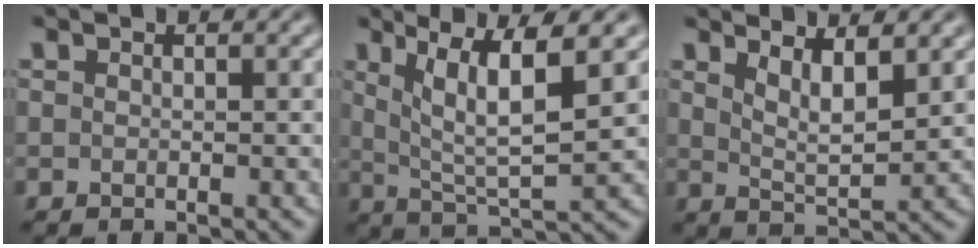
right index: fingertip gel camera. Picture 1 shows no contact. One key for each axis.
{"total": 7.1, "fx": 2.4, "fy": 2.8, "fz": 6.1, "tx": -0.101, "ty": -0.012, "tz": 0.050}
{"total": 3.9, "fx": 1.7, "fy": 1.3, "fz": 3.2, "tx": -0.053, "ty": -0.015, "tz": 0.032}